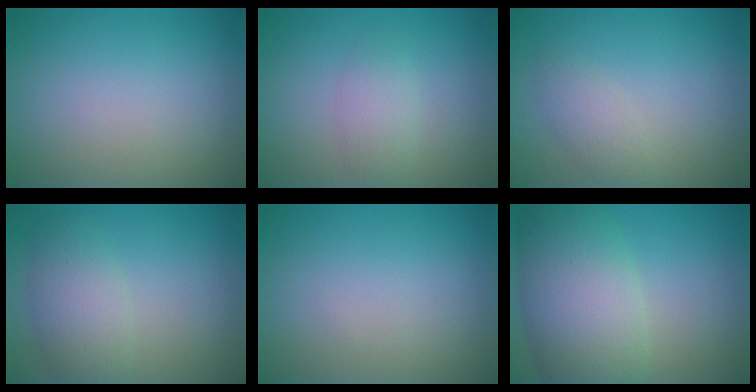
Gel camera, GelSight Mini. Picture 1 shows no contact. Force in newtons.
{"total": 1.9, "press": 1.9, "slide": 0.1}
{"total": 1.9, "press": 1.9, "slide": 0.1}
{"total": 3.7, "press": 3.7, "slide": 0.1}
{"total": 0.0}
{"total": 8.7, "press": 8.7, "slide": 0.5}